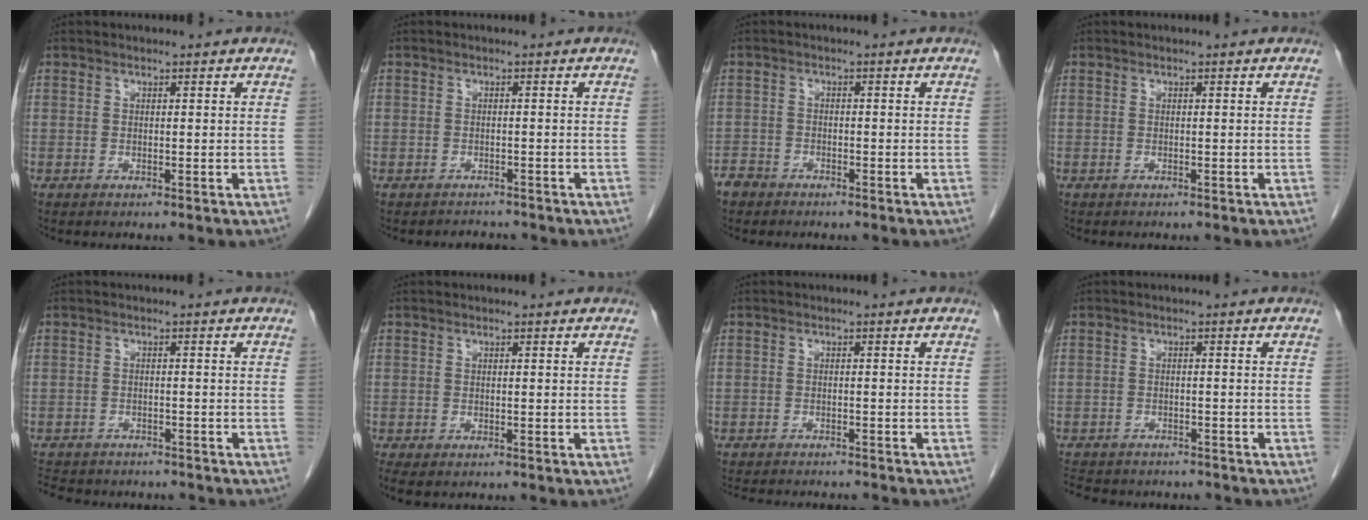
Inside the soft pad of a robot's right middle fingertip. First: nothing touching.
{"total": 1.9, "force": [-1.6, 0.7, -0.6], "torque": [-0.001, -0.004, -0.027]}
{"total": 2.4, "force": [-2.1, 1.1, 0.3], "torque": [-0.011, 0.002, -0.039]}
{"total": 0.0}
{"total": 10.7, "force": [-9.4, 3.9, 3.5], "torque": [-0.082, -0.002, -0.121]}
{"total": 3.3, "force": [-2.5, 1.4, 1.6], "torque": [-0.029, -0.011, -0.036]}
{"total": 9.5, "force": [-8.8, 1.7, 3.1], "torque": [-0.052, -0.005, -0.116]}
{"total": 10.9, "force": [-9.6, 4.0, 3.4], "torque": [-0.081, -0.001, -0.123]}